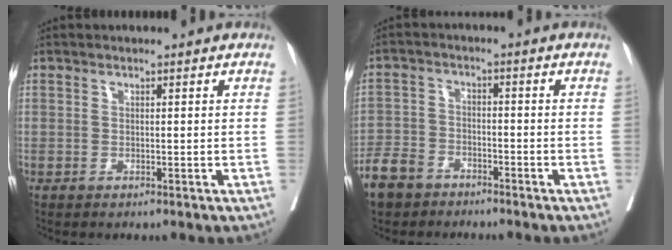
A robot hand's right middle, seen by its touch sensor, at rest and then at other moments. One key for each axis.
{"total": 6.4, "fx": -5.0, "fy": 3.5, "fz": 1.7, "tx": -0.047, "ty": -0.006, "tz": -0.099}